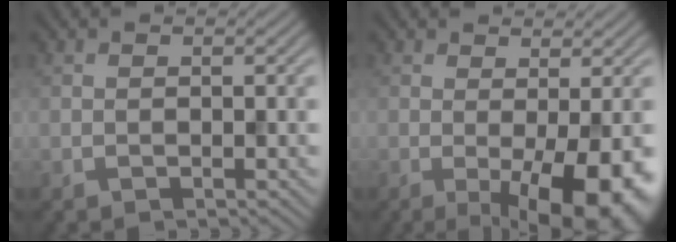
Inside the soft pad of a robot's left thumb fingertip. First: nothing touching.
{"total": 8.3, "force": [-1.7, 3.3, 7.4], "torque": [-0.106, -0.012, -0.017]}